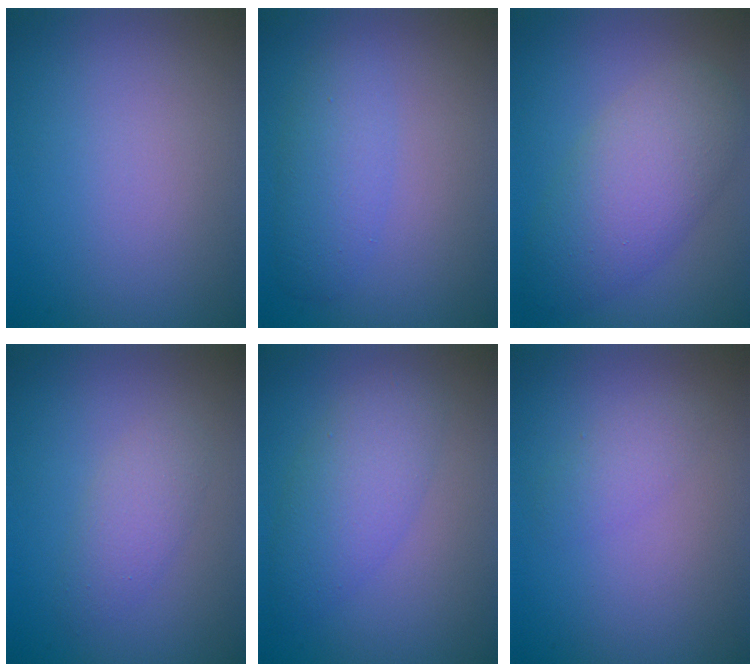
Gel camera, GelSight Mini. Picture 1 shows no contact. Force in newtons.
{"total": 3.0, "press": 3.0, "slide": 0.1}
{"total": 6.4, "press": 6.4, "slide": 0.0}
{"total": 2.2, "press": 2.2, "slide": 0.1}
{"total": 4.2, "press": 4.2, "slide": 0.1}
{"total": 1.5, "press": 1.5, "slide": 0.1}